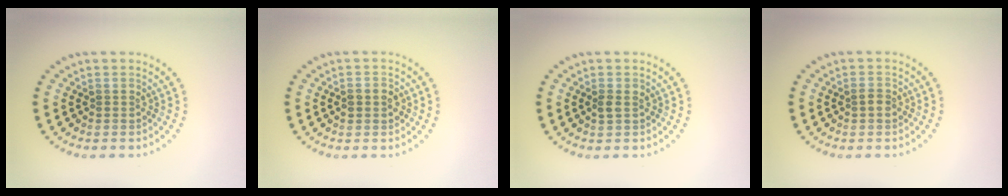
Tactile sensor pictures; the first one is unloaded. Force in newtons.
{"total": 1.5, "press": 1.5, "slide": 0.2}
{"total": 0.9, "press": 0.9, "slide": 0.1}
{"total": 1.0, "press": 1.0, "slide": 0.1}